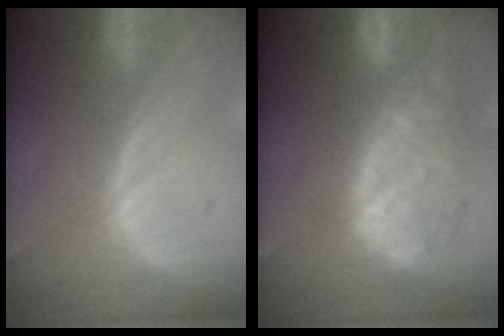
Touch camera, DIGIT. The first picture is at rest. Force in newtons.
{"total": 12.0, "press": 9.8, "slide": 6.8}